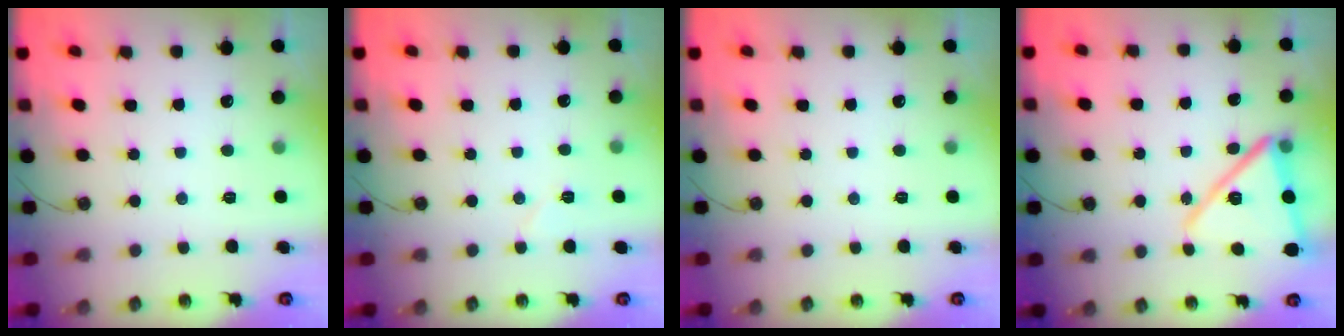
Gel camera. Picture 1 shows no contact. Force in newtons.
{"total": 4.5, "press": 4.1, "slide": 1.9}
{"total": 0.0}
{"total": 16.7, "press": 16.5, "slide": 2.1}